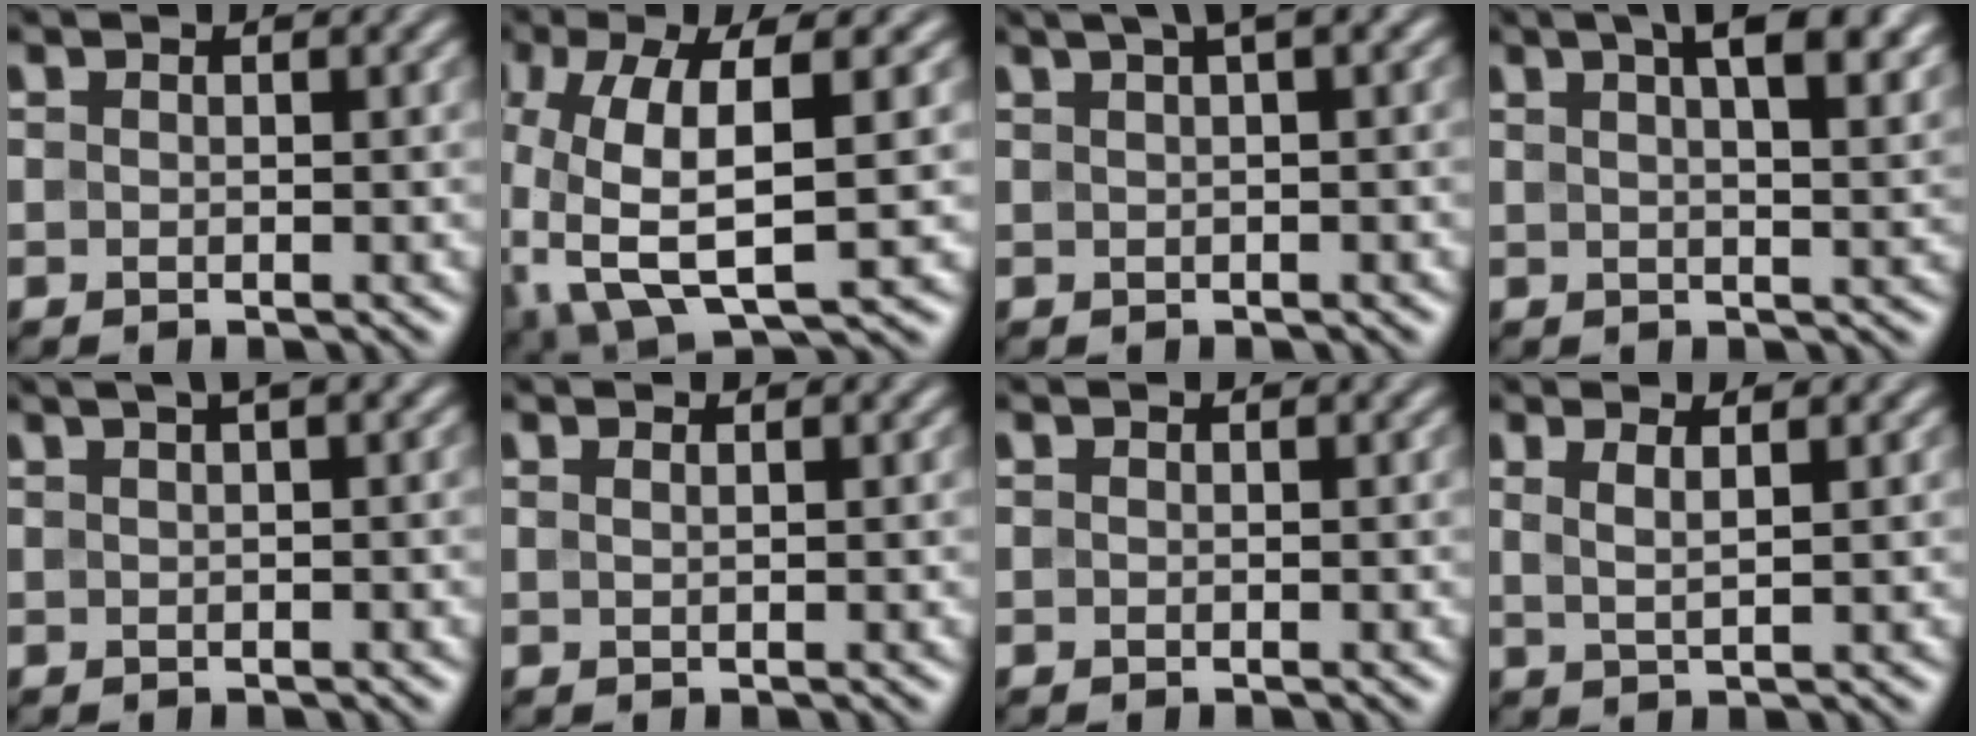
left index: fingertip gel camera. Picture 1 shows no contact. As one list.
[{"total": 9.6, "force": [-0.6, 3.8, 8.7], "torque": [-0.183, -0.002, -0.012]}, {"total": 3.3, "force": [1.5, 0.7, 2.9], "torque": [-0.033, 0.016, 0.021]}, {"total": 7.9, "force": [4.1, 2.9, 6.0], "torque": [-0.052, 0.031, 0.038]}, {"total": 2.9, "force": [1.2, 0.7, 2.6], "torque": [-0.025, 0.017, 0.011]}, {"total": 0.7, "force": [0.5, 0.1, 0.5], "torque": [-0.006, 0.001, 0.001]}, {"total": 0.0}, {"total": 2.2, "force": [1.2, 0.6, 1.8], "torque": [-0.025, 0.006, 0.012]}]